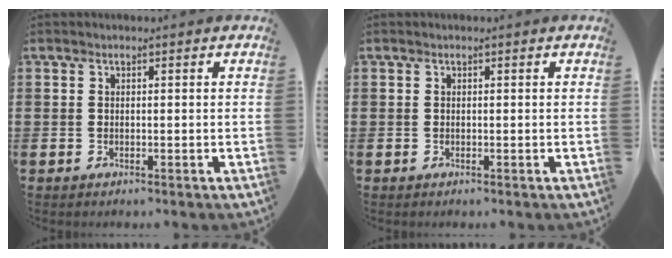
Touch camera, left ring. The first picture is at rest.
{"total": 0.0}